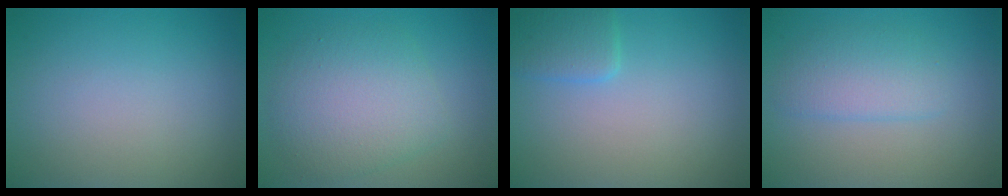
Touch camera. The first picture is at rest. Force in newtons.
{"total": 5.2, "press": 5.2, "slide": 0.1}
{"total": 2.1, "press": 2.1, "slide": 0.1}
{"total": 2.9, "press": 2.9, "slide": 0.0}